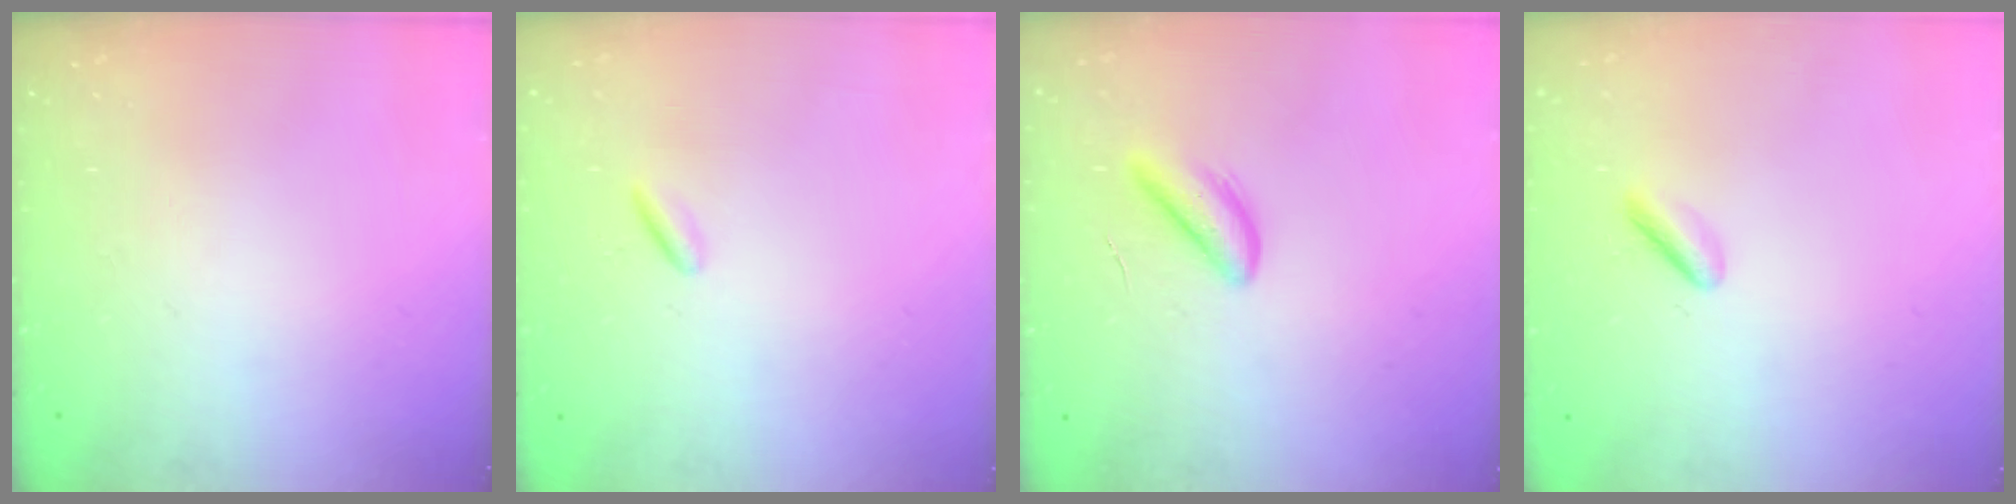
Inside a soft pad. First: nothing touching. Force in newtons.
{"total": 1.2, "press": 1.0, "slide": 0.6}
{"total": 3.4, "press": 3.4, "slide": 0.3}
{"total": 1.8, "press": 1.5, "slide": 0.9}